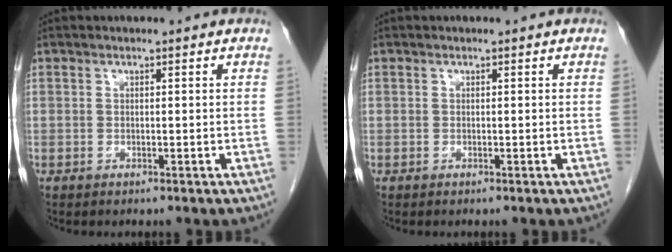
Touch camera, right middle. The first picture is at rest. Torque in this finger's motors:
{"motor_torque": [-0.19, 0.19, -0.04, -0.01]}